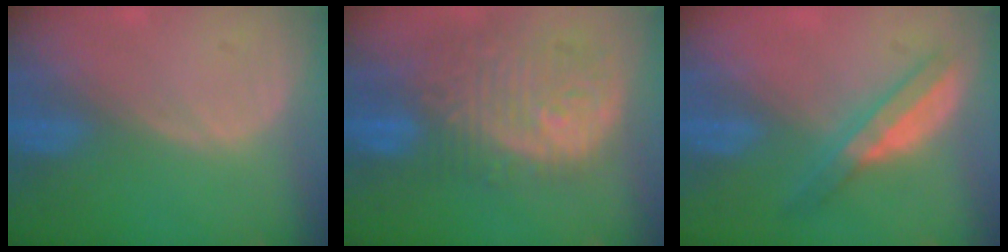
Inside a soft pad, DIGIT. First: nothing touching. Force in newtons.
{"total": 12.1, "press": 10.8, "slide": 5.5}
{"total": 4.8, "press": 4.8, "slide": 0.8}